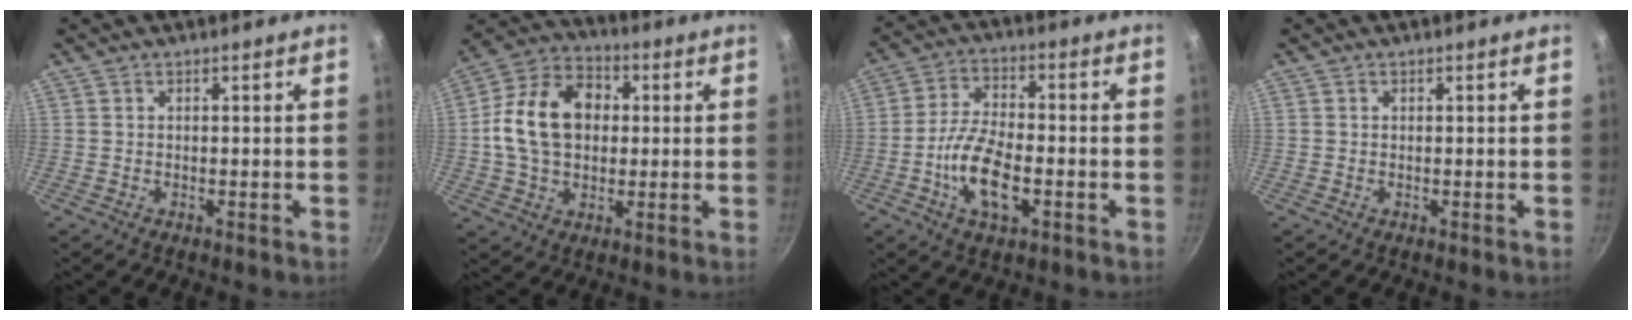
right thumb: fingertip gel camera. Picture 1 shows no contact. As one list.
[{"total": 15.7, "force": [1.2, 11.5, 10.6], "torque": [-0.161, 0.024, 0.007]}, {"total": 10.9, "force": [-3.3, 4.9, 9.2], "torque": [-0.172, 0.020, -0.069]}, {"total": 0.0}]